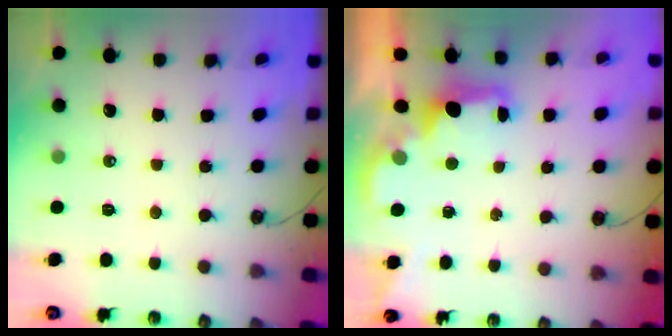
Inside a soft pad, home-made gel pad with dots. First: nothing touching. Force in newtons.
{"total": 2.2, "press": 2.0, "slide": 0.8}